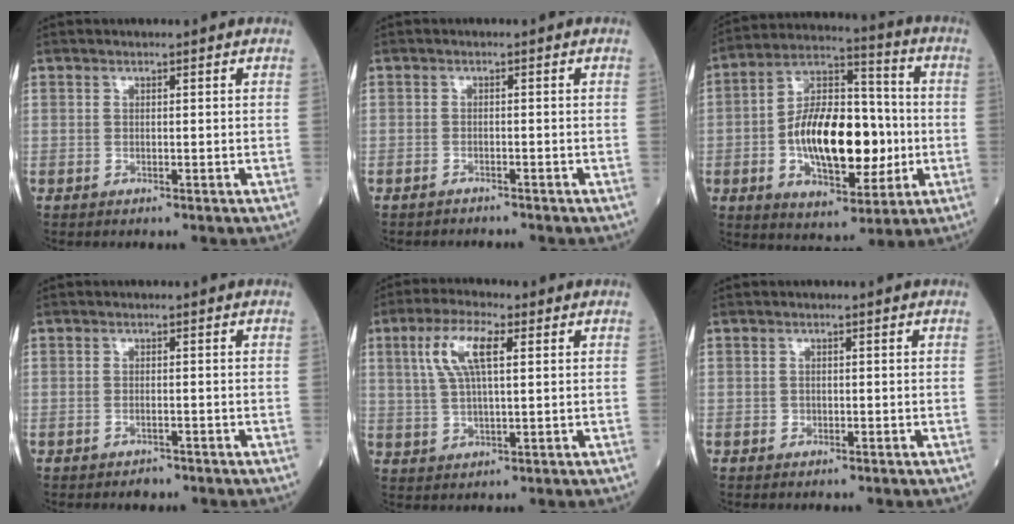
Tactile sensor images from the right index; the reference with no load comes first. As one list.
[{"total": 1.3, "force": [-1.3, 0.3, -0.3], "torque": [0.002, -0.002, -0.019]}, {"total": 17.8, "force": [-2.3, 7.9, 15.7], "torque": [-0.281, 0.020, -0.034]}, {"total": 1.6, "force": [-1.1, 0.9, 0.8], "torque": [-0.015, 0.000, -0.010]}, {"total": 7.9, "force": [2.7, 2.0, 7.1], "torque": [-0.151, 0.015, 0.055]}, {"total": 0.6, "force": [-0.2, 0.6, 0.1], "torque": [-0.001, 0.004, -0.003]}]